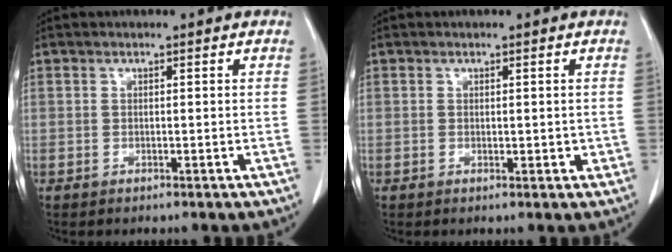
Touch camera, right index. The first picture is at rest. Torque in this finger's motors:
{"motor_torque": [-0.11, 0.18, 0.00, 0.00]}